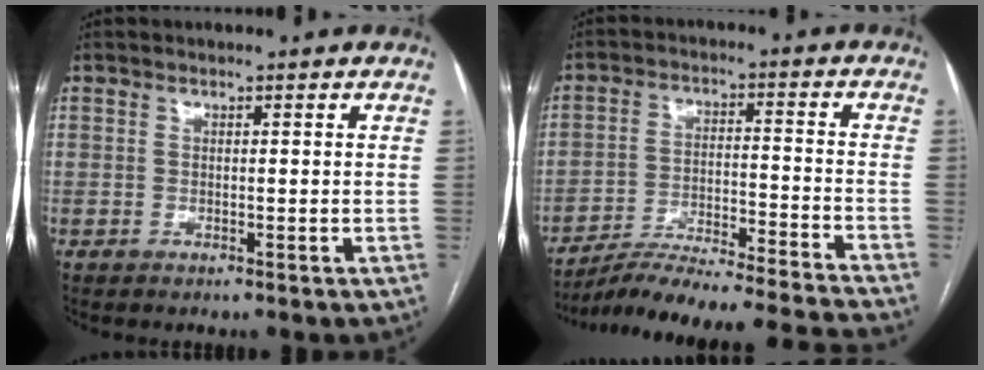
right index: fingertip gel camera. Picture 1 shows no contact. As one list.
[{"total": 20.7, "force": [-19.5, -1.4, 7.0], "torque": [-0.095, -0.025, -0.289]}]